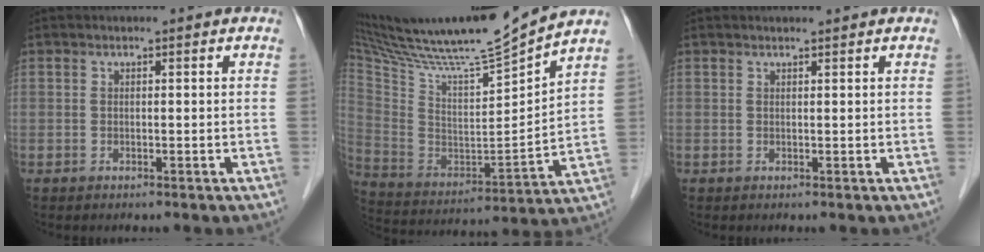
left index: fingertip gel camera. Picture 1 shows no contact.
{"total": 23.6, "force": [20.7, -0.3, 11.3], "torque": [-0.211, -0.035, 0.353]}
{"total": 1.1, "force": [1.1, -0.1, 0.3], "torque": [-0.005, 0.009, 0.023]}